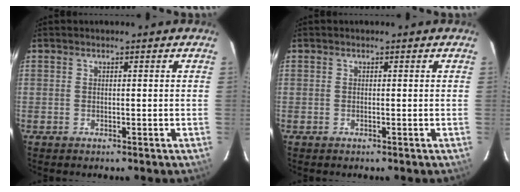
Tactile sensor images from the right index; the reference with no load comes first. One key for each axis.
{"total": 0.0}